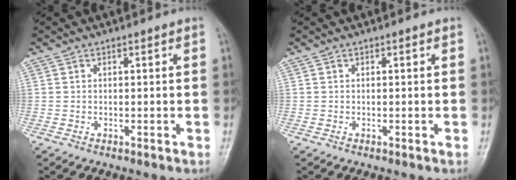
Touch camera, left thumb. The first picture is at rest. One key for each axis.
{"total": 0.0}